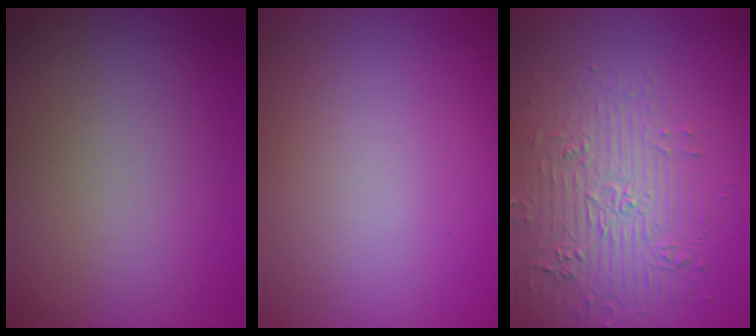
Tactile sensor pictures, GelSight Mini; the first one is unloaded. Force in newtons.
{"total": 0.0}
{"total": 4.2, "press": 3.8, "slide": 1.7}